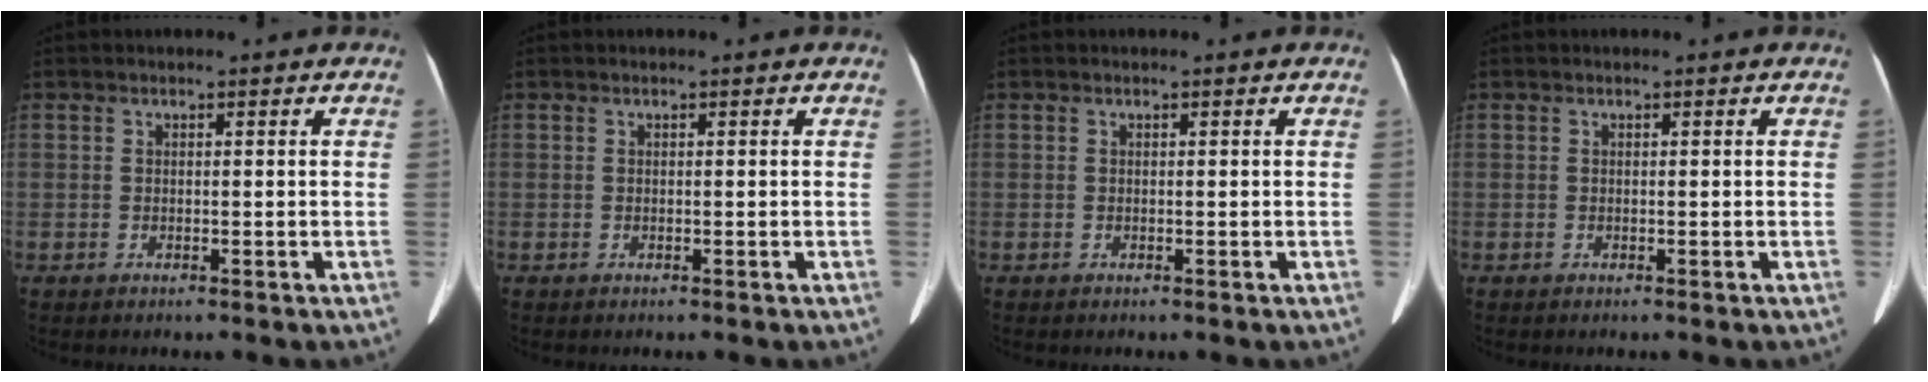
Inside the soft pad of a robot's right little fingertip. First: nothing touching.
{"total": 0.0}
{"total": 0.0}
{"total": 0.0}